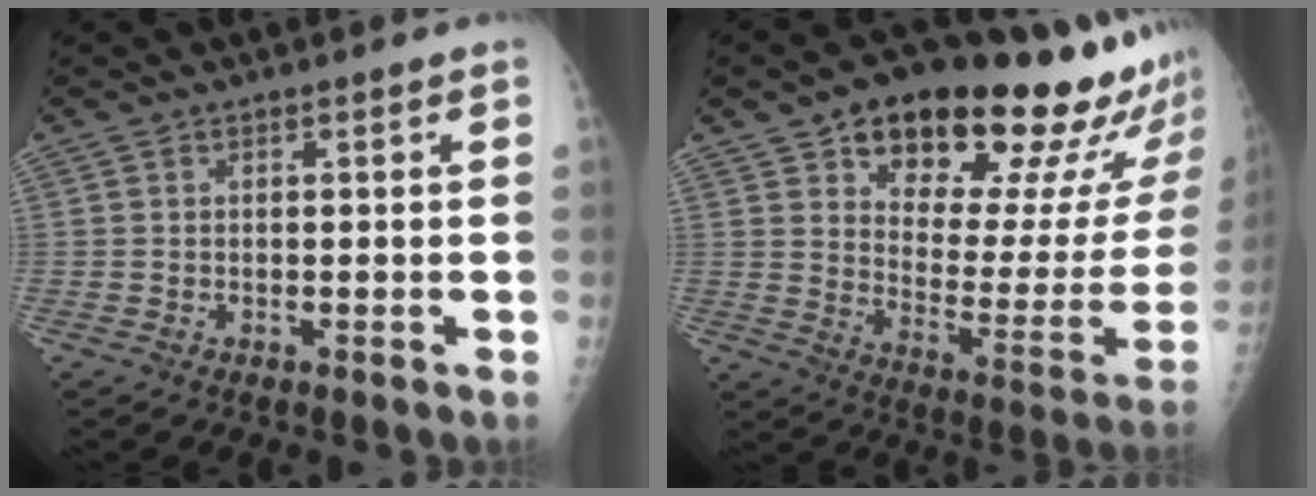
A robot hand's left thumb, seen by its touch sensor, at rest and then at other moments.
{"total": 28.1, "force": [19.1, 10.4, 17.8], "torque": [-0.209, -0.073, 0.262]}